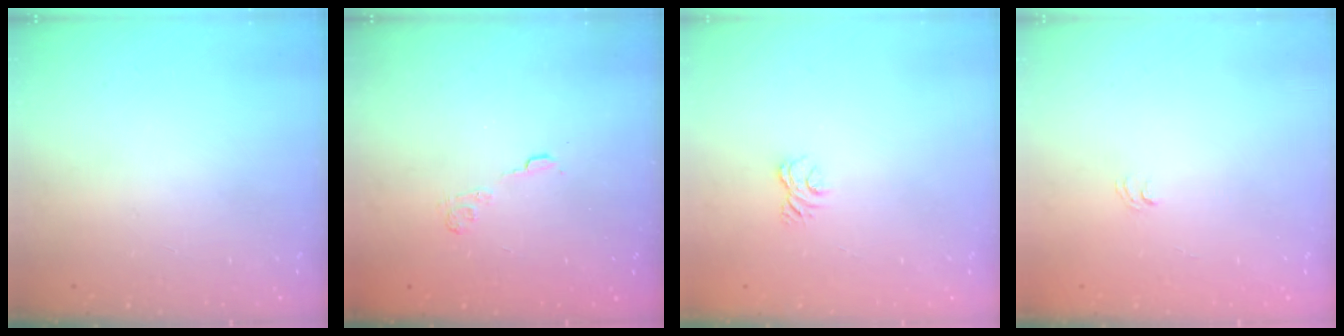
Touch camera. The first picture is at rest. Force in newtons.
{"total": 2.9, "press": 2.4, "slide": 1.5}
{"total": 2.8, "press": 2.5, "slide": 1.3}
{"total": 1.6, "press": 1.2, "slide": 1.0}